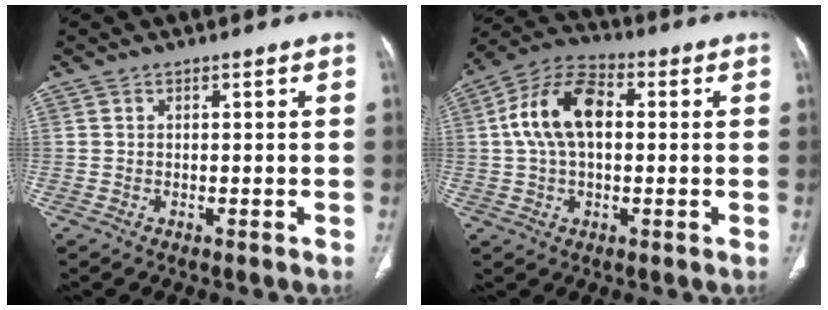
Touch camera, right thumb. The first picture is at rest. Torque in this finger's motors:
{"motor_torque": [1.48, 2.21, 1.06, -0.16, 0.11]}